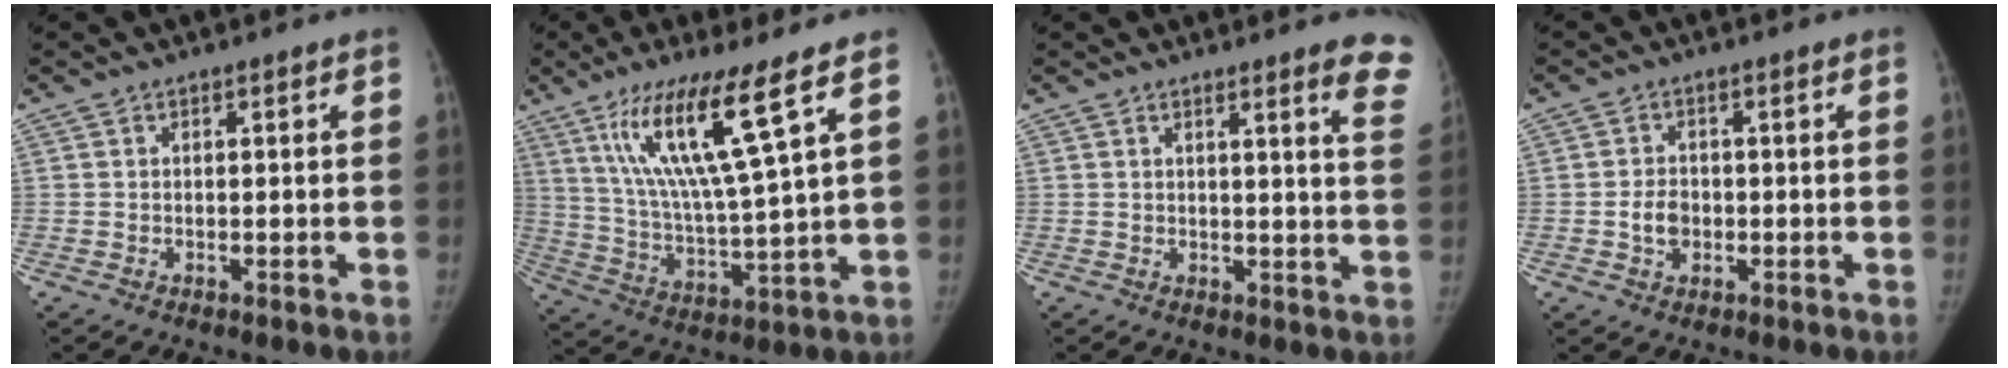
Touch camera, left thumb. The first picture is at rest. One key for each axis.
{"total": 15.9, "fx": 8.4, "fy": 0.7, "fz": 13.5, "tx": -0.261, "ty": -0.044, "tz": 0.162}
{"total": 8.5, "fx": 6.2, "fy": 0.5, "fz": 5.8, "tx": -0.049, "ty": -0.030, "tz": 0.050}
{"total": 3.5, "fx": -0.7, "fy": 2.7, "fz": 2.2, "tx": -0.031, "ty": 0.006, "tz": -0.011}